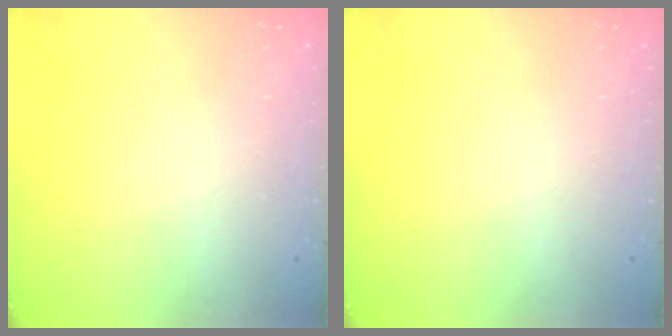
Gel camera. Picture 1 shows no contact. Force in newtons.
{"total": 0.0}